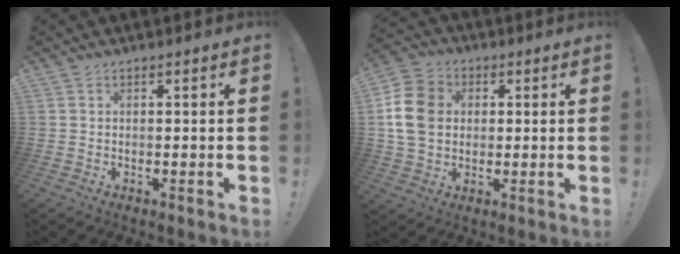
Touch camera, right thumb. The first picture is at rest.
{"total": 13.3, "force": [1.6, 10.5, 7.9], "torque": [-0.150, 0.007, 0.036]}